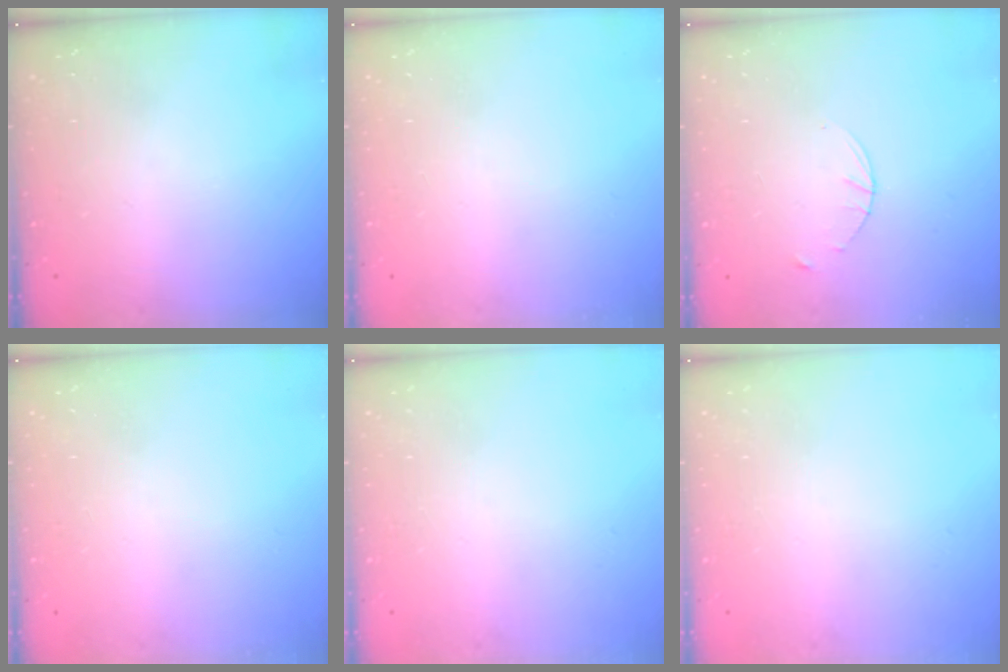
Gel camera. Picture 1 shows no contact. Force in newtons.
{"total": 0.0}
{"total": 1.6, "press": 1.6, "slide": 0.2}
{"total": 0.0}
{"total": 0.0}
{"total": 0.0}